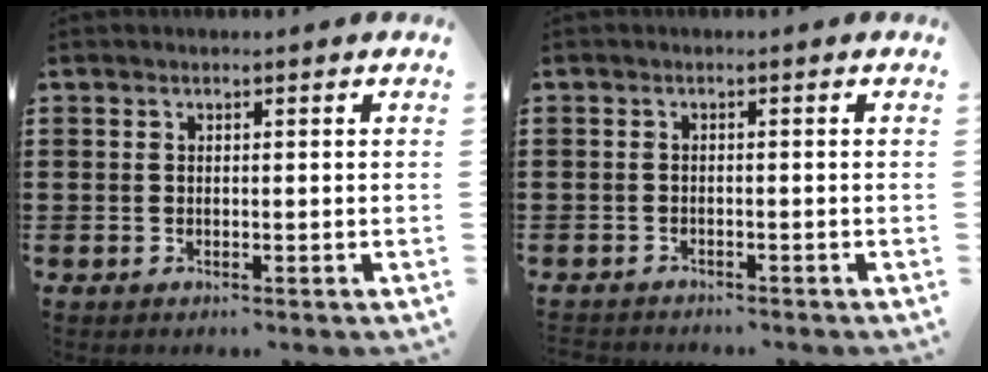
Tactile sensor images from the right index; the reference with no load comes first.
{"total": 1.1, "force": [-1.0, 0.2, -0.1], "torque": [-0.002, 0.003, -0.023]}